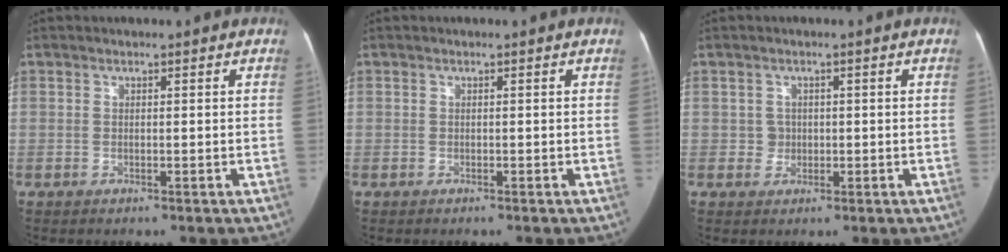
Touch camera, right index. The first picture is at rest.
{"total": 0.8, "force": [-0.3, 0.7, -0.1], "torque": [0.004, 0.007, -0.008]}
{"total": 2.2, "force": [0.0, 2.1, 0.4], "torque": [-0.002, 0.006, 0.003]}